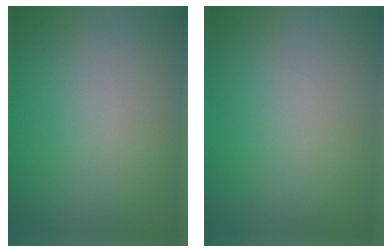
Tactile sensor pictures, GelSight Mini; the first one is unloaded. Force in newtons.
{"total": 0.0}